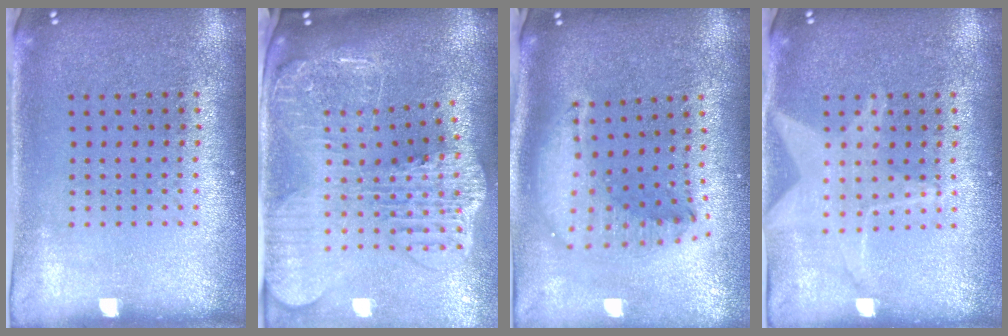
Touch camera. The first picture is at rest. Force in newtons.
{"total": 4.0, "press": 3.1, "slide": 2.6}
{"total": 1.8, "press": 1.4, "slide": 1.0}
{"total": 2.5, "press": 2.5, "slide": 0.3}